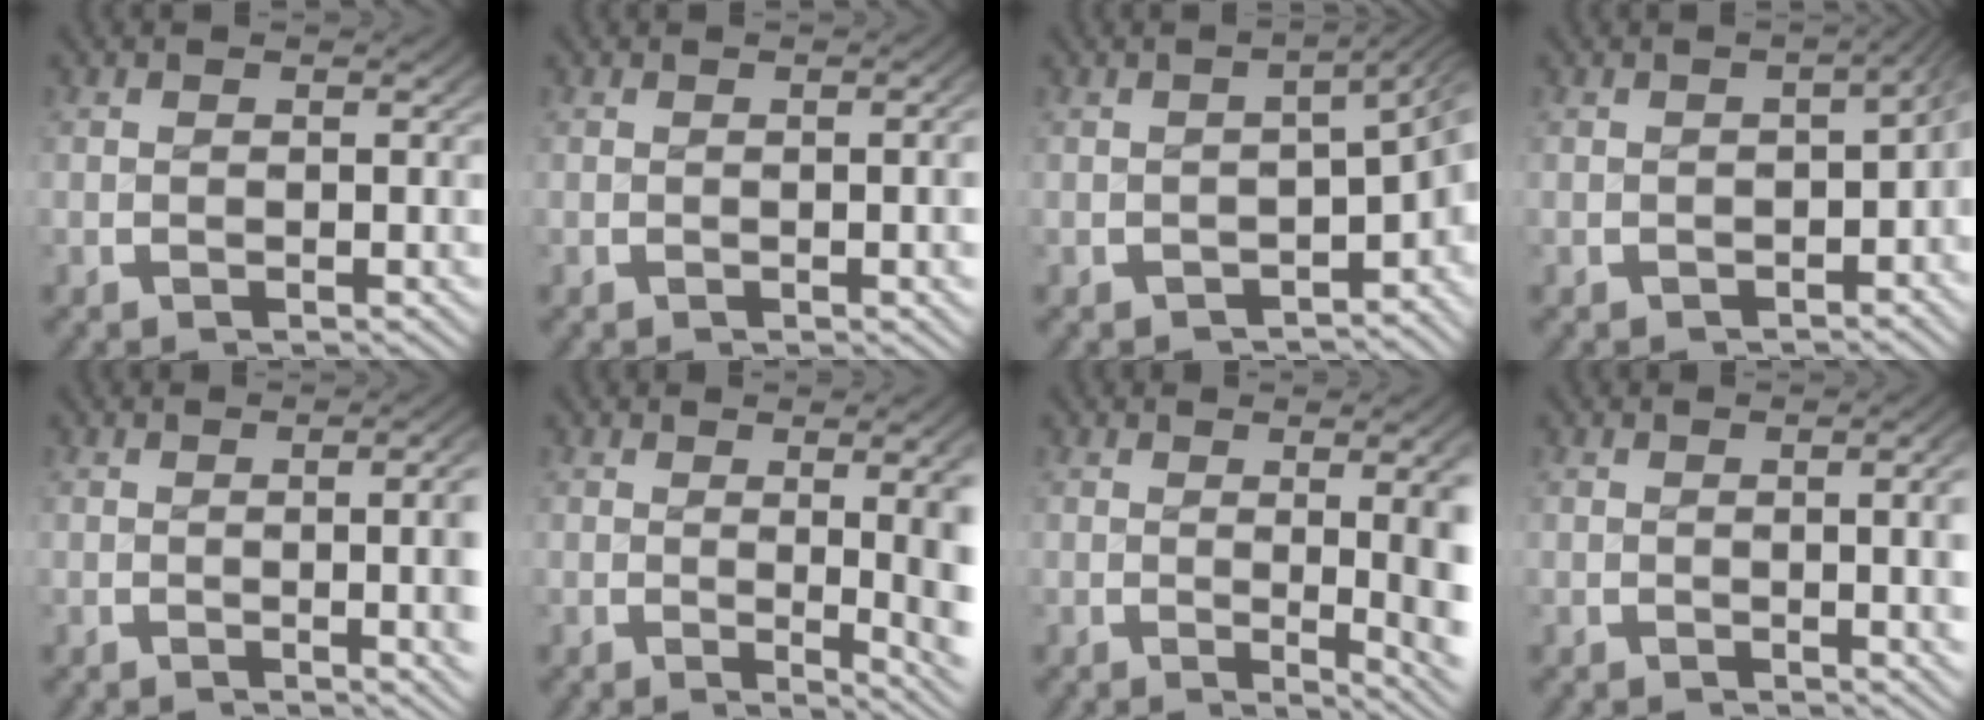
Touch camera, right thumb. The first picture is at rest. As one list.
[{"total": 1.7, "force": [-0.2, 0.1, 1.7], "torque": [-0.023, 0.003, -0.003]}, {"total": 5.3, "force": [-1.6, 3.0, 4.1], "torque": [-0.045, 0.004, -0.022]}, {"total": 4.1, "force": [-0.5, 2.5, 3.2], "torque": [-0.034, 0.008, -0.010]}, {"total": 6.0, "force": [-0.1, 2.1, 5.7], "torque": [-0.052, 0.010, -0.009]}, {"total": 5.9, "force": [-0.4, 1.7, 5.6], "torque": [-0.066, -0.009, -0.002]}, {"total": 6.5, "force": [-0.5, 2.0, 6.2], "torque": [-0.072, -0.009, -0.005]}, {"total": 3.9, "force": [0.2, 1.1, 3.7], "torque": [-0.031, 0.007, -0.002]}]